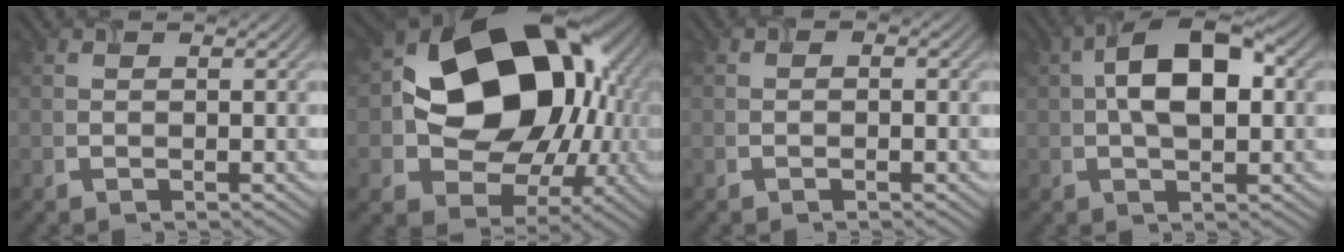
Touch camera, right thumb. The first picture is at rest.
{"total": 17.4, "force": [1.7, 13.2, 11.3], "torque": [-0.163, -0.017, 0.040]}
{"total": 0.7, "force": [-0.4, 0.5, 0.3], "torque": [-0.007, -0.001, -0.010]}
{"total": 9.2, "force": [1.2, 4.7, 7.9], "torque": [-0.142, 0.016, 0.013]}